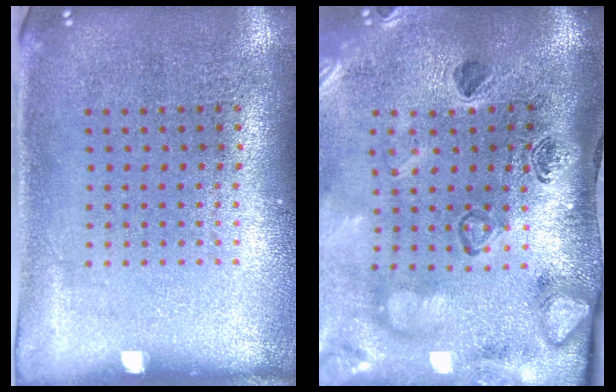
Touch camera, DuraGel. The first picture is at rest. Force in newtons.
{"total": 2.8, "press": 2.3, "slide": 1.6}